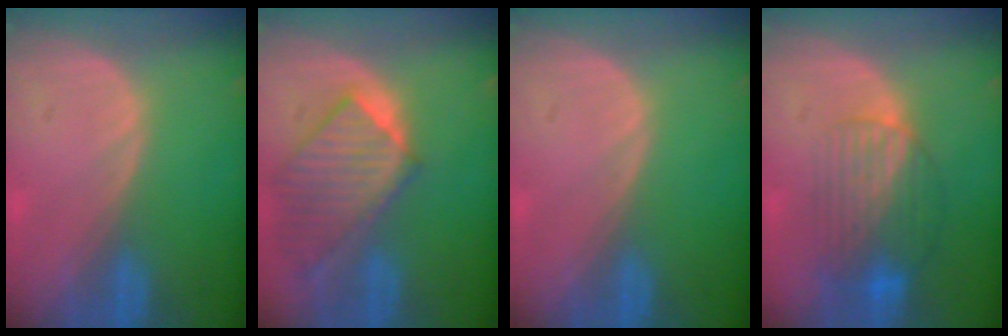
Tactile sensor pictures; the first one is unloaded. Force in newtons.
{"total": 9.5, "press": 8.3, "slide": 4.7}
{"total": 0.0}
{"total": 8.5, "press": 7.2, "slide": 4.5}